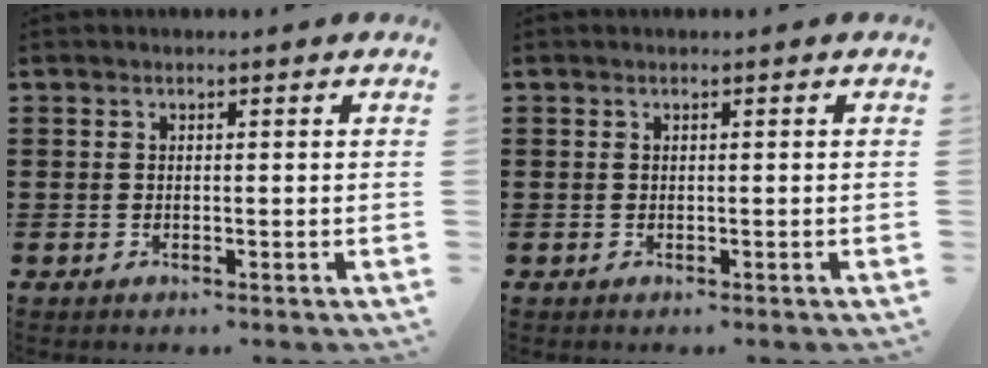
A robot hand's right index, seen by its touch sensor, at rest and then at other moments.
{"total": 0.0}